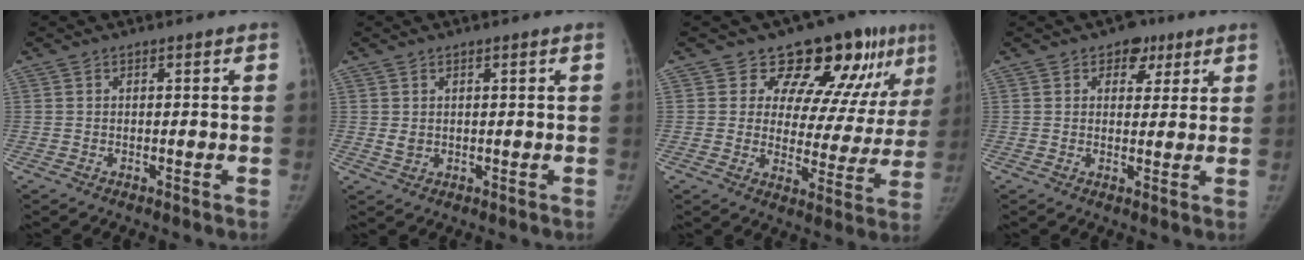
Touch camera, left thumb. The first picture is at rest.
{"total": 1.6, "force": [0.2, 1.3, 0.9], "torque": [-0.009, -0.003, 0.009]}
{"total": 15.8, "force": [9.9, 7.8, 9.5], "torque": [-0.063, -0.055, 0.124]}
{"total": 5.0, "force": [2.6, 3.8, 1.9], "torque": [0.012, -0.006, 0.031]}